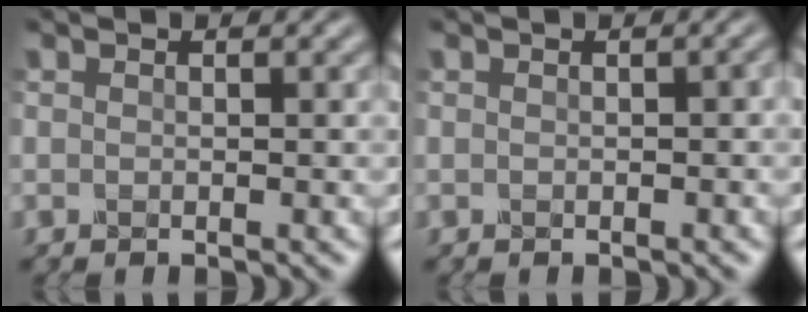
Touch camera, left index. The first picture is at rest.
{"total": 1.4, "force": [-0.4, 0.7, 1.1], "torque": [-0.003, 0.009, -0.010]}